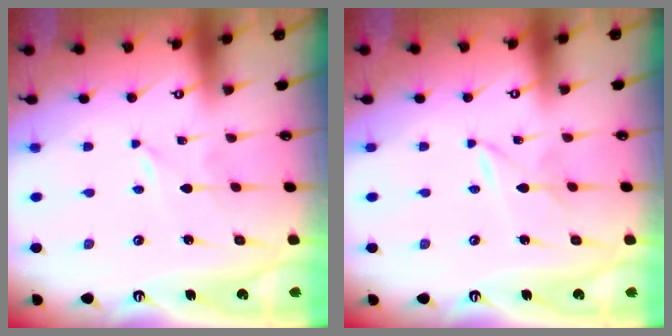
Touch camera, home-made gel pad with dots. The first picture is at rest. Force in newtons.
{"total": 1.7, "press": 1.7, "slide": 0.0}